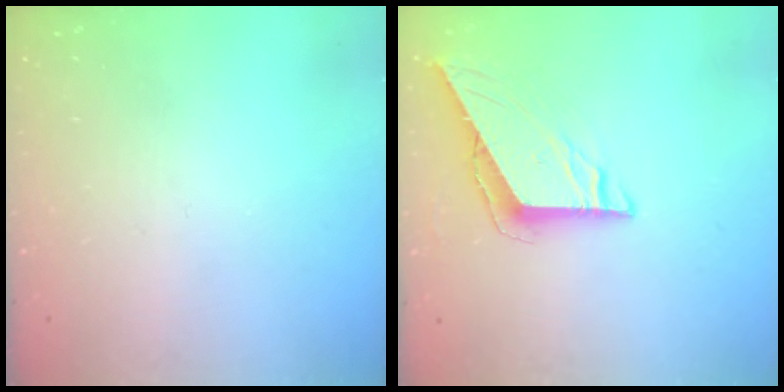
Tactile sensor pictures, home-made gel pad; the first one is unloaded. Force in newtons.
{"total": 7.3, "press": 7.3, "slide": 0.3}